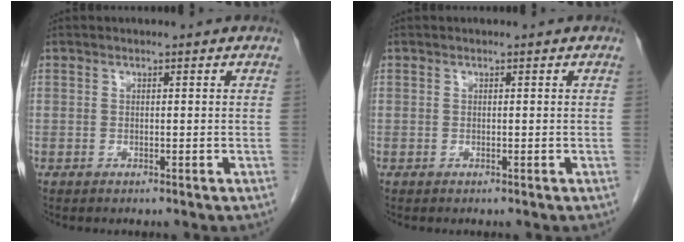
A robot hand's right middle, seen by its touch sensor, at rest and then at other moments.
{"total": 0.0}